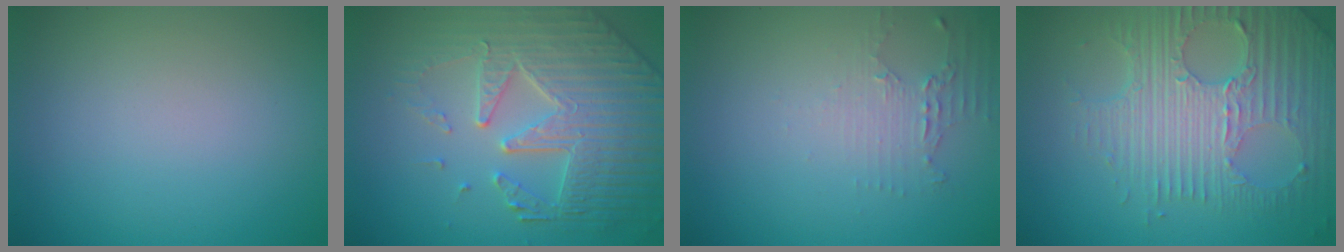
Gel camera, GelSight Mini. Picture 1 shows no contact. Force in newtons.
{"total": 6.5, "press": 5.4, "slide": 3.6}
{"total": 2.0, "press": 1.4, "slide": 1.5}
{"total": 7.5, "press": 5.2, "slide": 5.4}